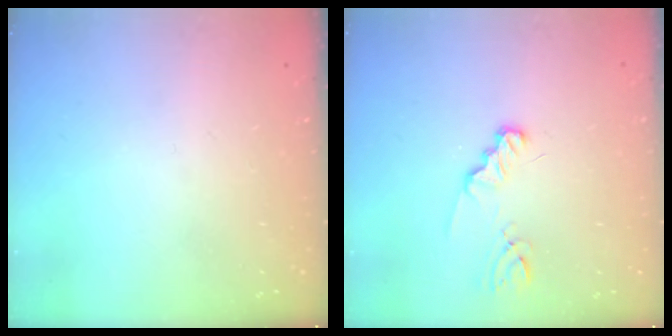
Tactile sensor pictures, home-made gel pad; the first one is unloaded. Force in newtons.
{"total": 2.1, "press": 2.1, "slide": 0.3}